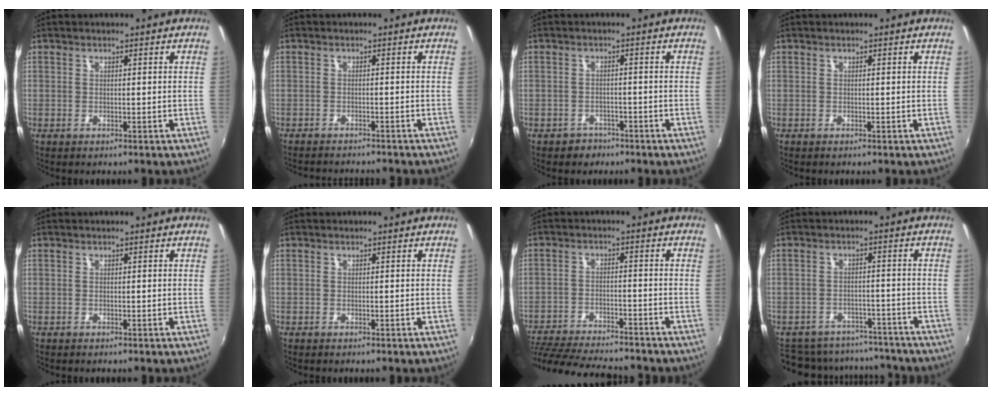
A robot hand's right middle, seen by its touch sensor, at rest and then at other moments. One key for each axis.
{"total": 6.3, "fx": -5.9, "fy": 0.9, "fz": 2.1, "tx": -0.053, "ty": -0.013, "tz": -0.086}
{"total": 3.1, "fx": -2.1, "fy": 2.2, "fz": 0.1, "tx": -0.012, "ty": 0.005, "tz": -0.031}
{"total": 0.0}
{"total": 0.0}
{"total": 0.0}
{"total": 18.5, "fx": -16.2, "fy": 3.9, "fz": 8.0, "tx": -0.172, "ty": -0.027, "tz": -0.252}
{"total": 16.2, "fx": -14.0, "fy": 6.9, "fz": 4.4, "tx": -0.110, "ty": 0.022, "tz": -0.184}